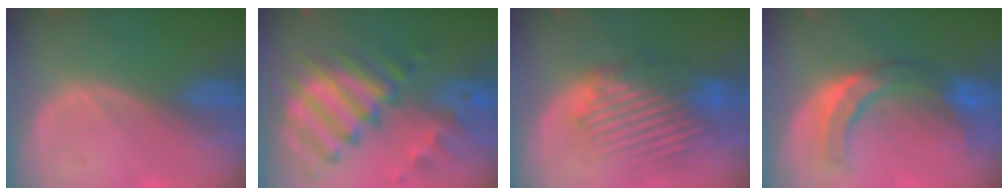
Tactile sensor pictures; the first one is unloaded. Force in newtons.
{"total": 11.6, "press": 10.1, "slide": 5.7}
{"total": 10.0, "press": 9.1, "slide": 4.0}
{"total": 7.6, "press": 7.6, "slide": 0.7}